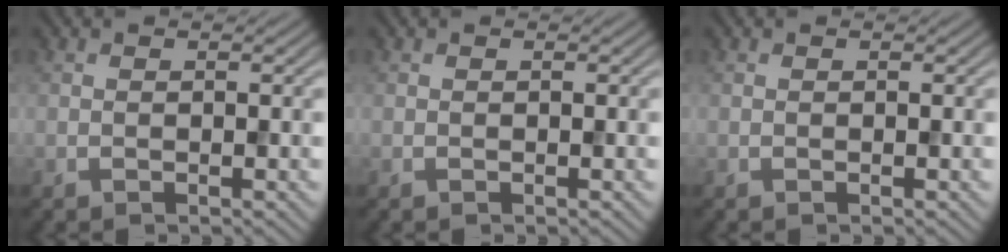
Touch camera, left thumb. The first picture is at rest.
{"total": 0.0}
{"total": 0.0}